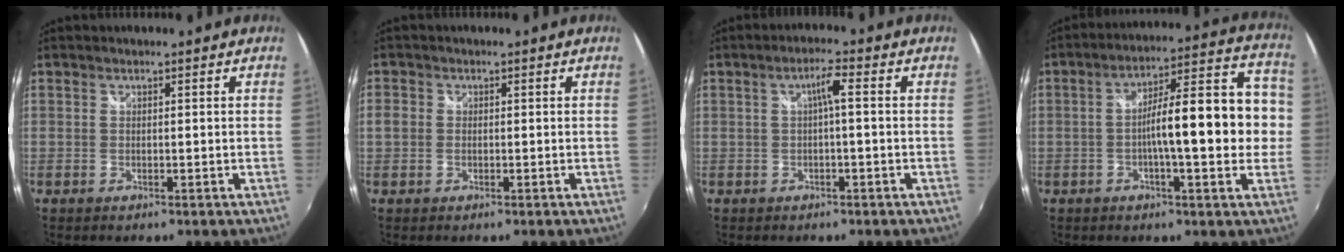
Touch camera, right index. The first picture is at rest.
{"total": 2.3, "force": [-0.3, 2.0, 1.1], "torque": [-0.024, 0.001, -0.009]}
{"total": 3.0, "force": [0.0, 0.1, 3.0], "torque": [-0.056, 0.009, 0.002]}
{"total": 16.4, "force": [-1.2, 3.8, 15.9], "torque": [-0.236, 0.026, -0.027]}